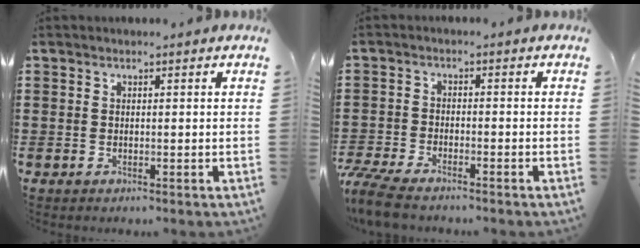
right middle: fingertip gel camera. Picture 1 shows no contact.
{"total": 5.0, "force": [-4.6, 0.5, 1.7], "torque": [-0.060, -0.011, -0.099]}